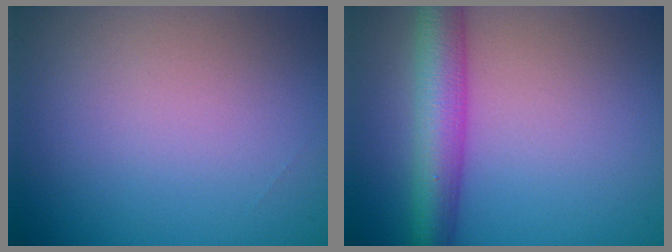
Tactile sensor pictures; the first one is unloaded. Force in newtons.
{"total": 6.0, "press": 6.0, "slide": 0.2}